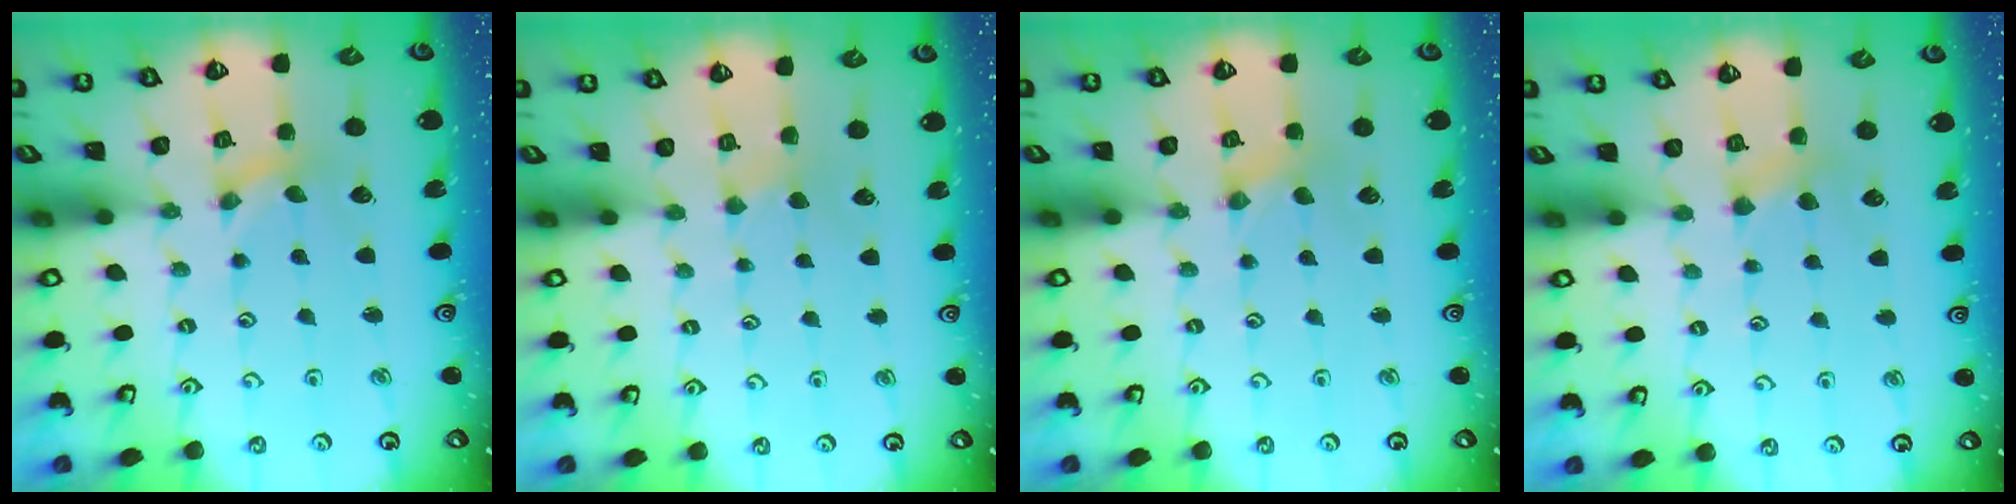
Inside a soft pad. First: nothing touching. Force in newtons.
{"total": 1.6, "press": 1.6, "slide": 0.3}
{"total": 1.1, "press": 1.1, "slide": 0.2}
{"total": 3.7, "press": 3.7, "slide": 0.5}